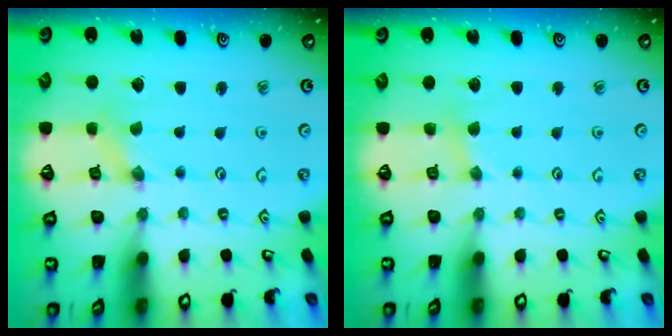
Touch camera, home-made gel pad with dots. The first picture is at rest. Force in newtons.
{"total": 2.5, "press": 2.5, "slide": 0.5}